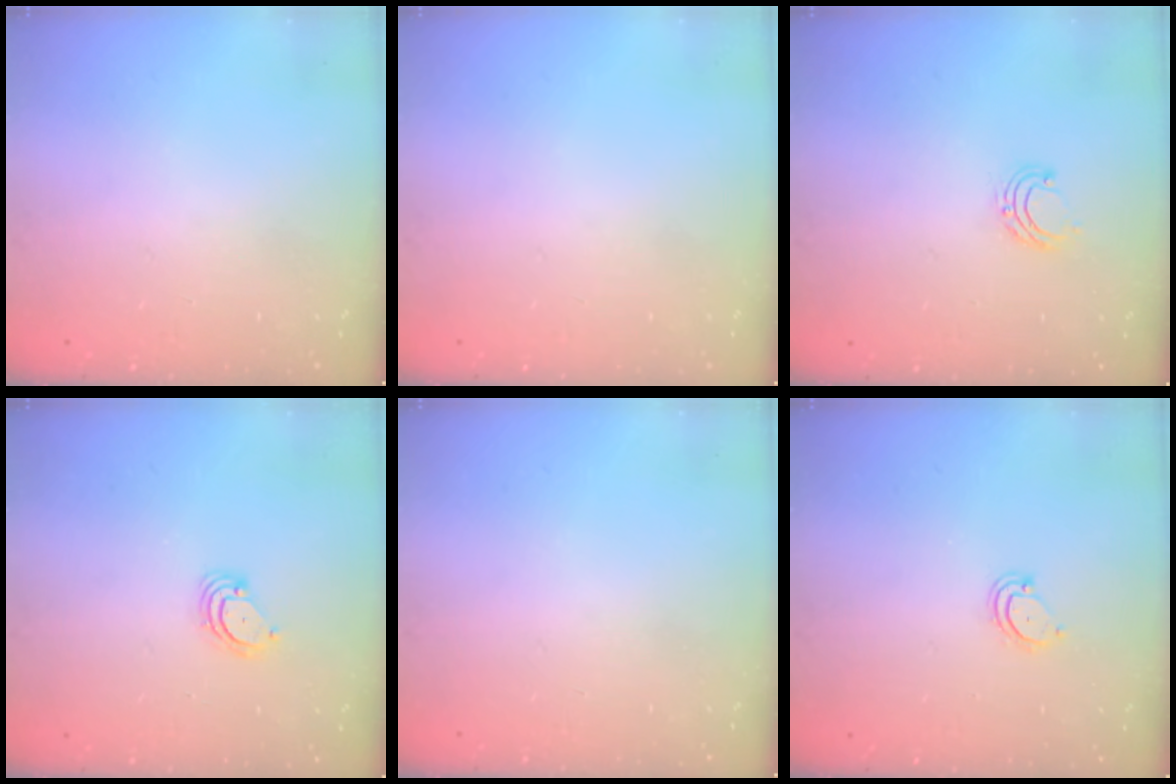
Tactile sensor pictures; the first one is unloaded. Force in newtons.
{"total": 0.0}
{"total": 5.9, "press": 5.9, "slide": 0.5}
{"total": 3.7, "press": 3.7, "slide": 0.3}
{"total": 0.0}
{"total": 3.5, "press": 3.5, "slide": 0.3}